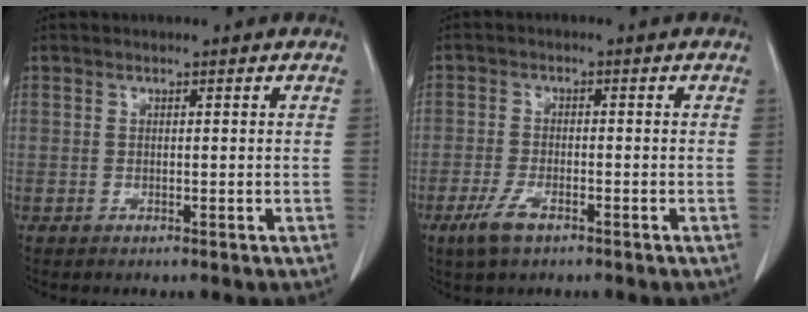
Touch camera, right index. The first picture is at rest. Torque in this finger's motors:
{"motor_torque": [0.36, -0.21, -0.09, 0.00]}